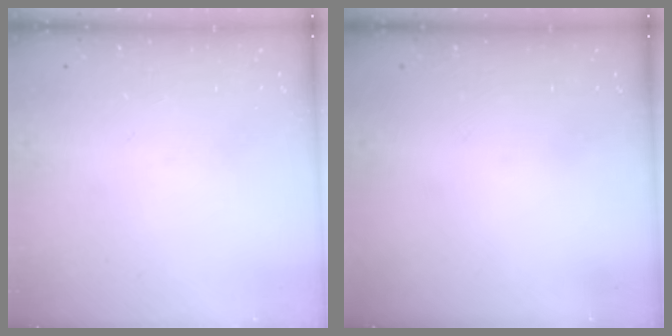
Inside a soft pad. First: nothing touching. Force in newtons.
{"total": 0.0}